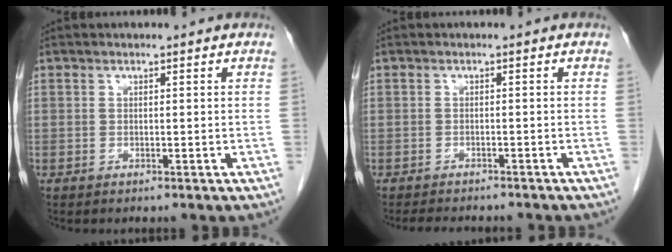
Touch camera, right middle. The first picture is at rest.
{"total": 6.5, "force": [-5.8, 1.6, 2.6], "torque": [-0.034, -0.003, -0.075]}